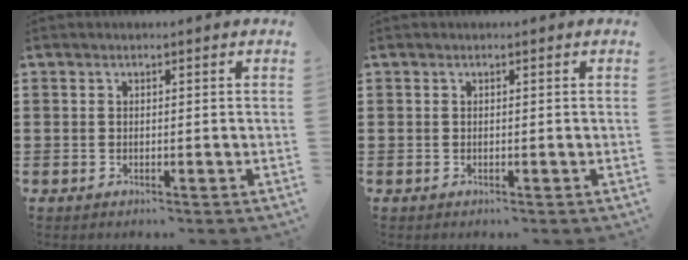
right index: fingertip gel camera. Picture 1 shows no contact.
{"total": 0.0}